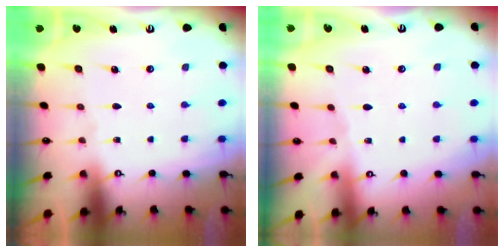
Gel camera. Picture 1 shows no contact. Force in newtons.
{"total": 2.4, "press": 2.3, "slide": 0.5}